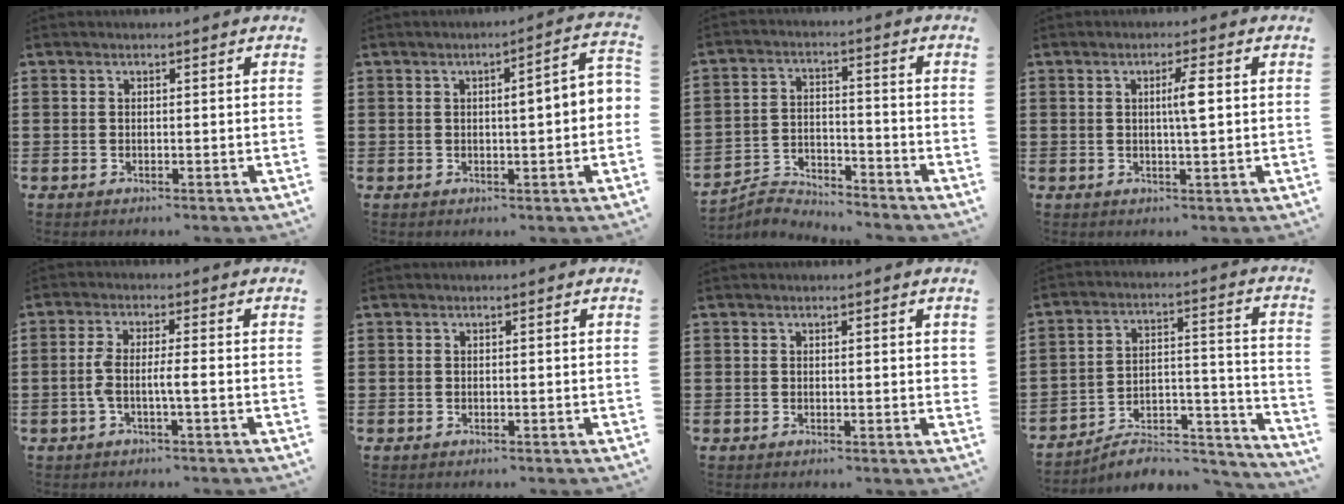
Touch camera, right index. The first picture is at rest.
{"total": 3.0, "force": [-0.2, 0.2, 2.9], "torque": [-0.053, 0.000, -0.006]}
{"total": 4.4, "force": [-4.3, 0.4, 0.0], "torque": [-0.008, 0.008, -0.091]}
{"total": 3.4, "force": [0.5, 0.2, 3.4], "torque": [-0.064, -0.001, 0.005]}
{"total": 3.6, "force": [-1.2, 0.2, 3.4], "torque": [-0.085, -0.011, -0.031]}
{"total": 0.0}
{"total": 0.8, "force": [0.4, 0.2, 0.7], "torque": [-0.014, 0.004, 0.006]}
{"total": 6.4, "force": [-5.4, 2.2, 2.5], "torque": [-0.036, 0.008, -0.103]}